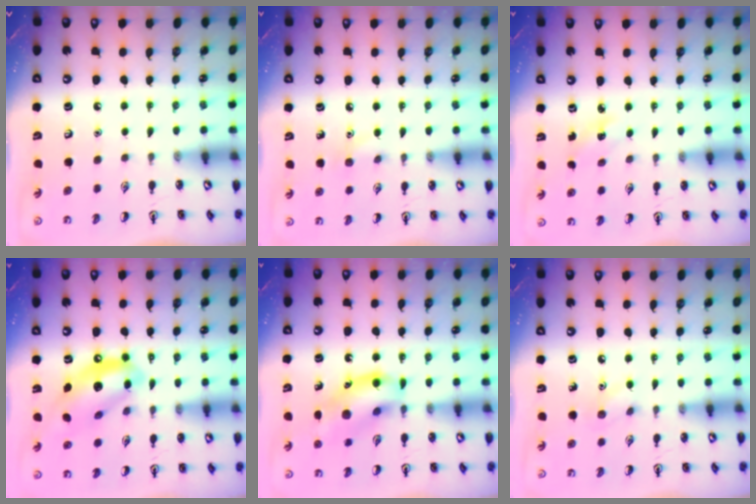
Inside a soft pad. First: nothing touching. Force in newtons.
{"total": 5.4, "press": 5.2, "slide": 1.7}
{"total": 2.1, "press": 2.0, "slide": 0.8}
{"total": 12.6, "press": 12.0, "slide": 3.7}
{"total": 13.7, "press": 13.6, "slide": 1.8}
{"total": 5.8, "press": 5.6, "slide": 1.7}